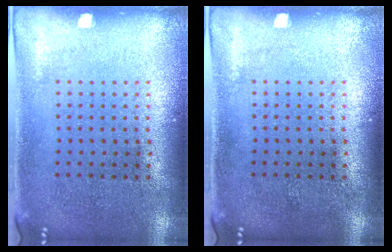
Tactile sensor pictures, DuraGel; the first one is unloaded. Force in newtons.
{"total": 0.0}